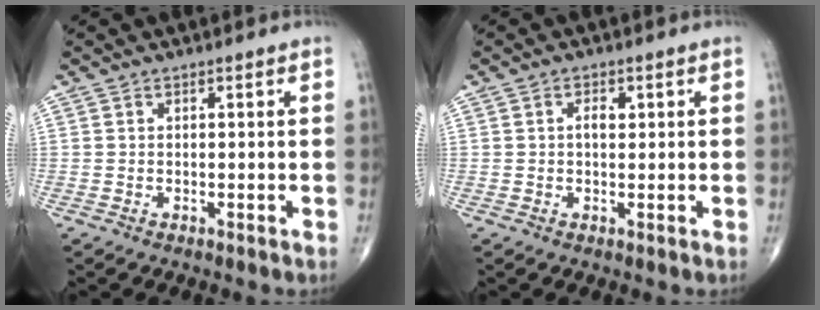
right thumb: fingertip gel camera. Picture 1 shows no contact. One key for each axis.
{"total": 2.1, "fx": 0.4, "fy": 1.2, "fz": 1.6, "tx": -0.026, "ty": 0.001, "tz": 0.005}